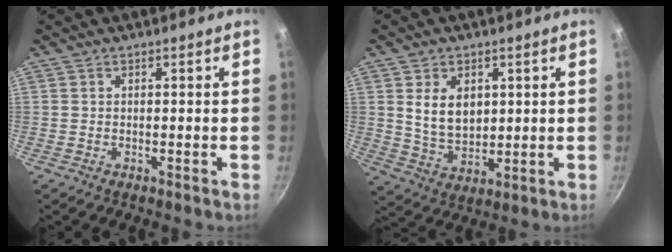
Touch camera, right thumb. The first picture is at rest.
{"total": 8.8, "force": [2.3, 6.0, 6.0], "torque": [-0.088, -0.021, 0.054]}